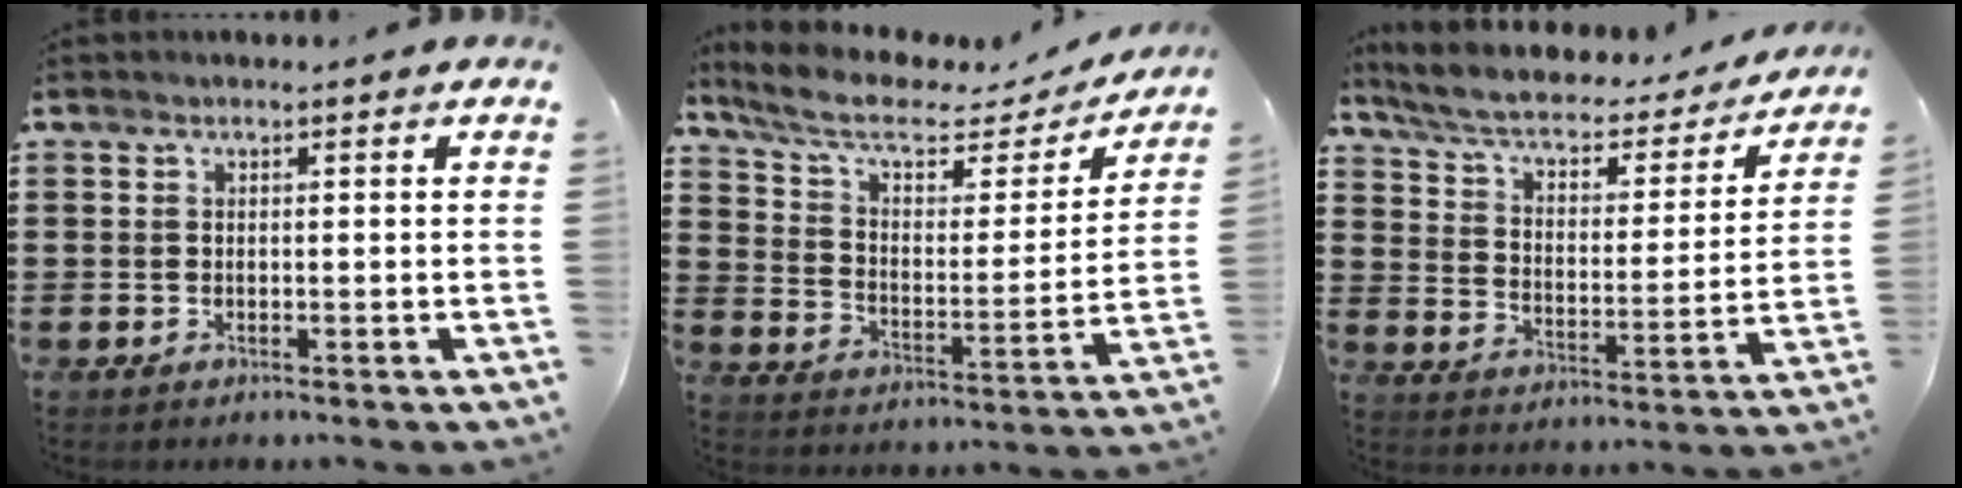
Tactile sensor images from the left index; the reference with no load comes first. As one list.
[{"total": 8.3, "force": [6.2, 2.7, 4.7], "torque": [-0.117, -0.030, 0.106]}, {"total": 5.2, "force": [4.1, 1.6, 2.8], "torque": [-0.074, -0.028, 0.063]}]